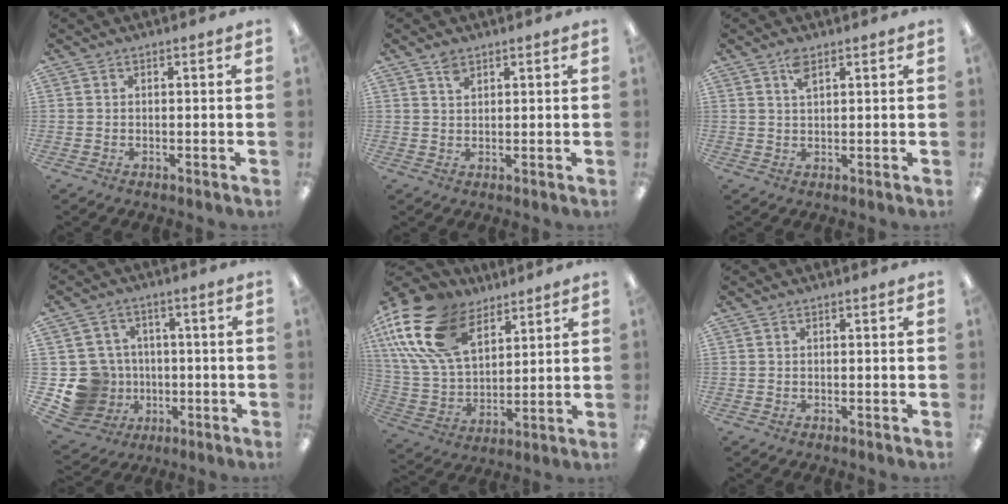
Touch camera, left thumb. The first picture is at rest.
{"total": 2.2, "force": [1.7, 1.1, 1.0], "torque": [-0.016, -0.007, 0.031]}
{"total": 5.3, "force": [3.2, 2.4, 3.6], "torque": [-0.063, -0.003, 0.055]}
{"total": 12.2, "force": [-2.3, 11.6, 3.0], "torque": [-0.089, 0.023, -0.025]}
{"total": 21.9, "force": [11.7, 13.0, 13.2], "torque": [-0.305, -0.044, 0.215]}
{"total": 0.0}